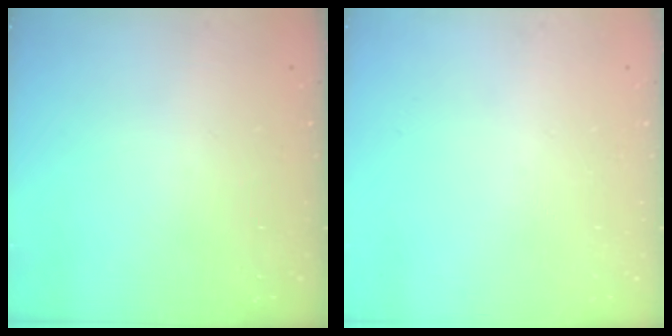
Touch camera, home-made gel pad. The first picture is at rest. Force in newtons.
{"total": 0.0}